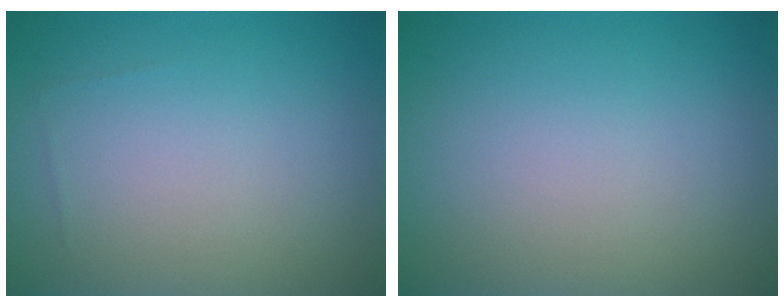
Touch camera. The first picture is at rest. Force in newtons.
{"total": 0.0}